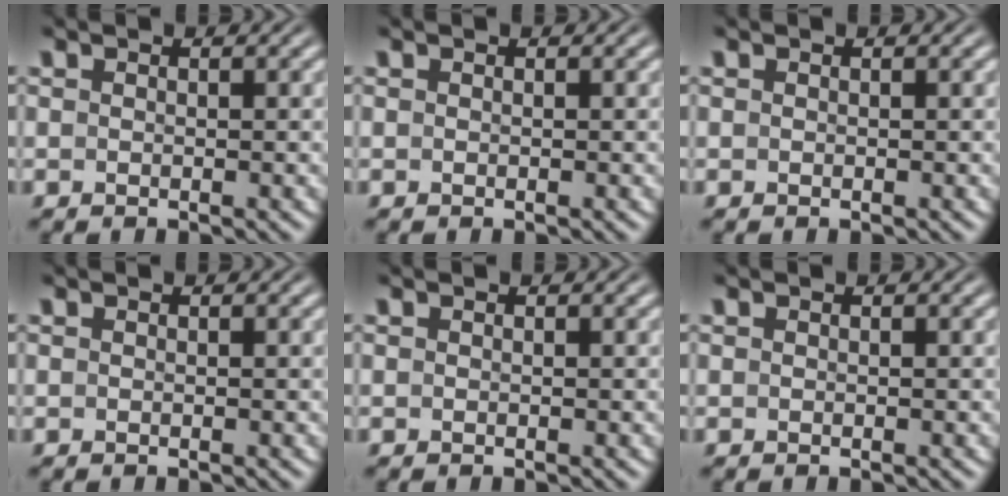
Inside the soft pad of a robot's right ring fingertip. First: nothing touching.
{"total": 0.0}
{"total": 0.0}
{"total": 0.0}
{"total": 0.0}
{"total": 0.0}